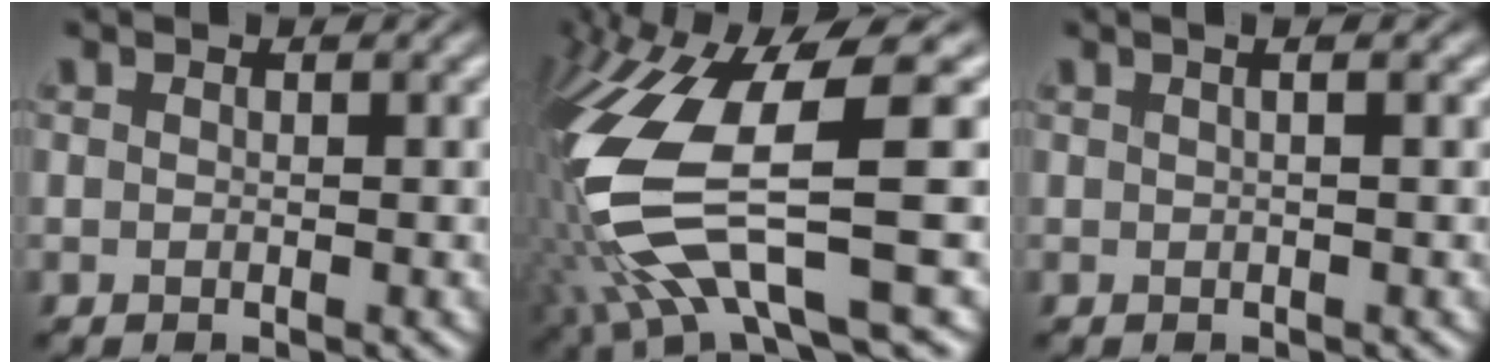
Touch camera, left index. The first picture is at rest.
{"total": 12.7, "force": [-2.7, 3.9, 11.8], "torque": [-0.269, -0.015, -0.036]}
{"total": 2.6, "force": [1.1, 1.2, 2.1], "torque": [-0.008, 0.024, -0.012]}